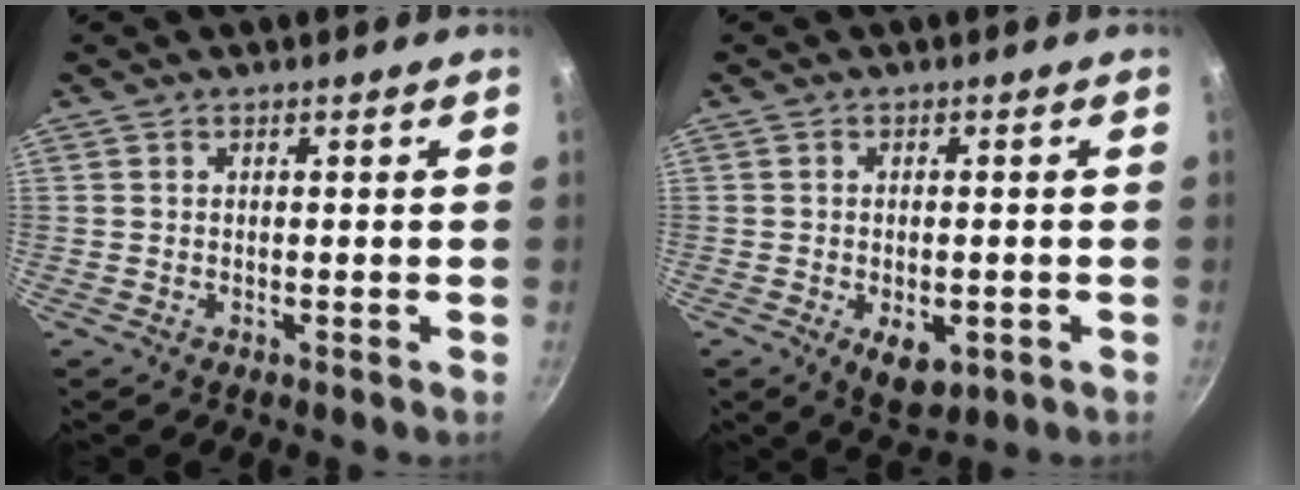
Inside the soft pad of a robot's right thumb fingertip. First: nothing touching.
{"total": 6.4, "force": [-2.0, 3.6, 5.0], "torque": [-0.057, 0.000, -0.018]}